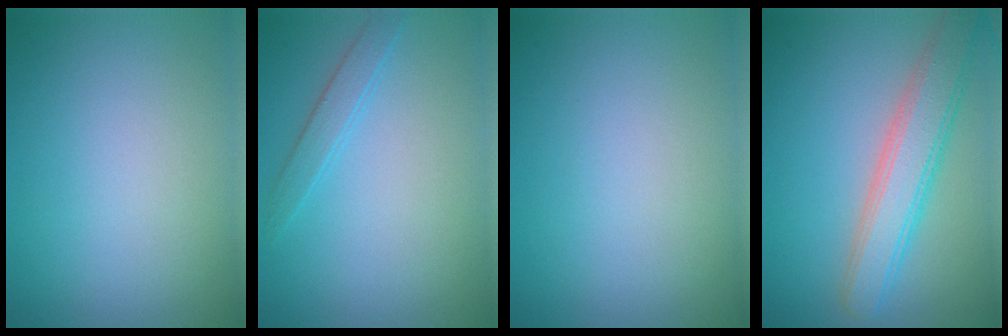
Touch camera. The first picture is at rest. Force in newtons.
{"total": 1.6, "press": 1.6, "slide": 0.0}
{"total": 0.0}
{"total": 5.1, "press": 5.1, "slide": 0.6}